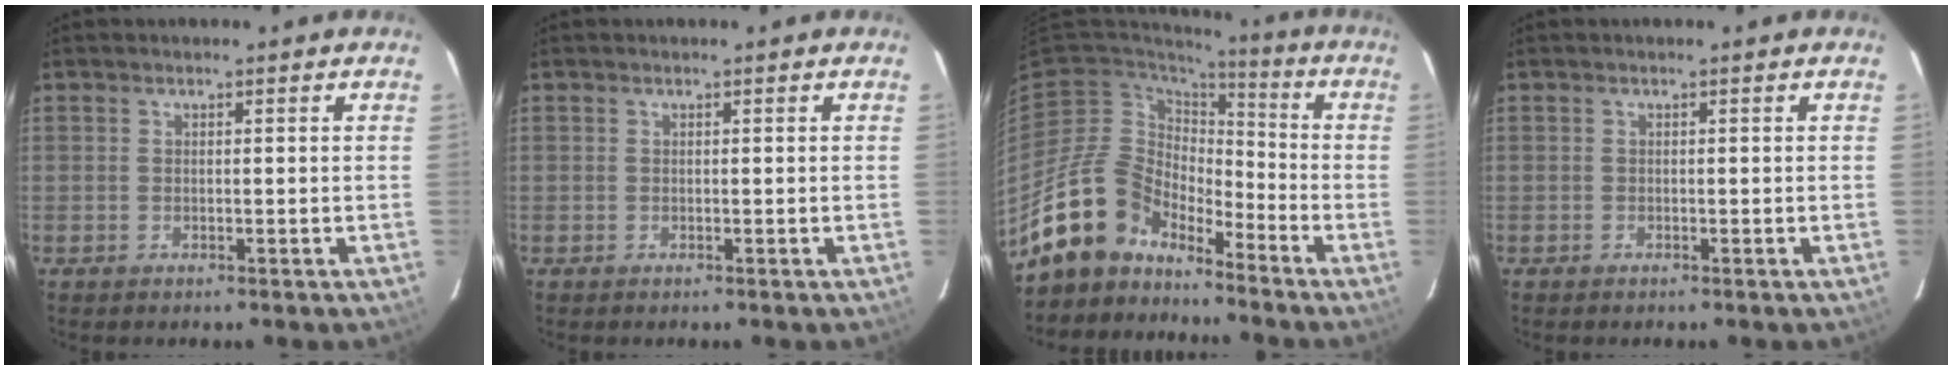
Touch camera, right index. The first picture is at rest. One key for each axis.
{"total": 0.0}
{"total": 13.4, "fx": -11.6, "fy": 6.2, "fz": 2.6, "tx": -0.061, "ty": 0.026, "tz": -0.214}
{"total": 0.0}